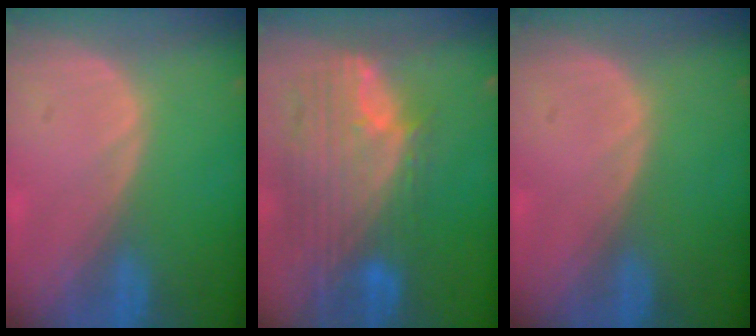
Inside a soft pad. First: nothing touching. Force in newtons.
{"total": 11.9, "press": 10.1, "slide": 6.3}
{"total": 0.0}